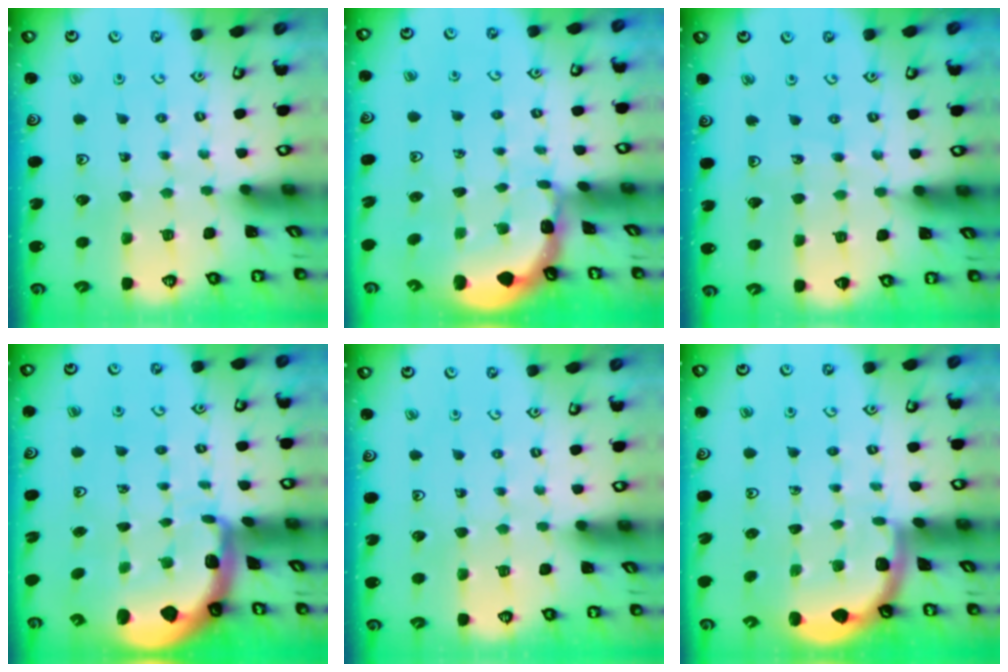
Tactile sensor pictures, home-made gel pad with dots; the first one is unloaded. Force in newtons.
{"total": 1.0, "press": 1.0, "slide": 0.2}
{"total": 3.4, "press": 3.4, "slide": 0.3}
{"total": 1.9, "press": 1.8, "slide": 0.5}
{"total": 0.0}
{"total": 1.8, "press": 1.7, "slide": 0.0}